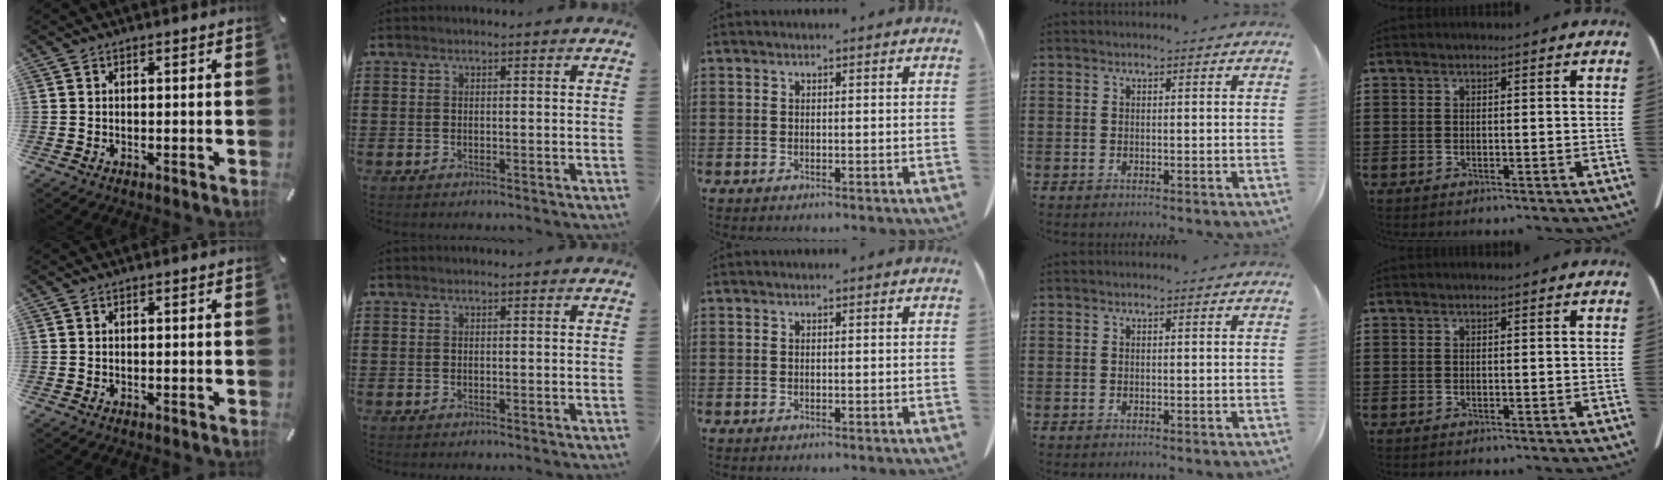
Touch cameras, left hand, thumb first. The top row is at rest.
{}